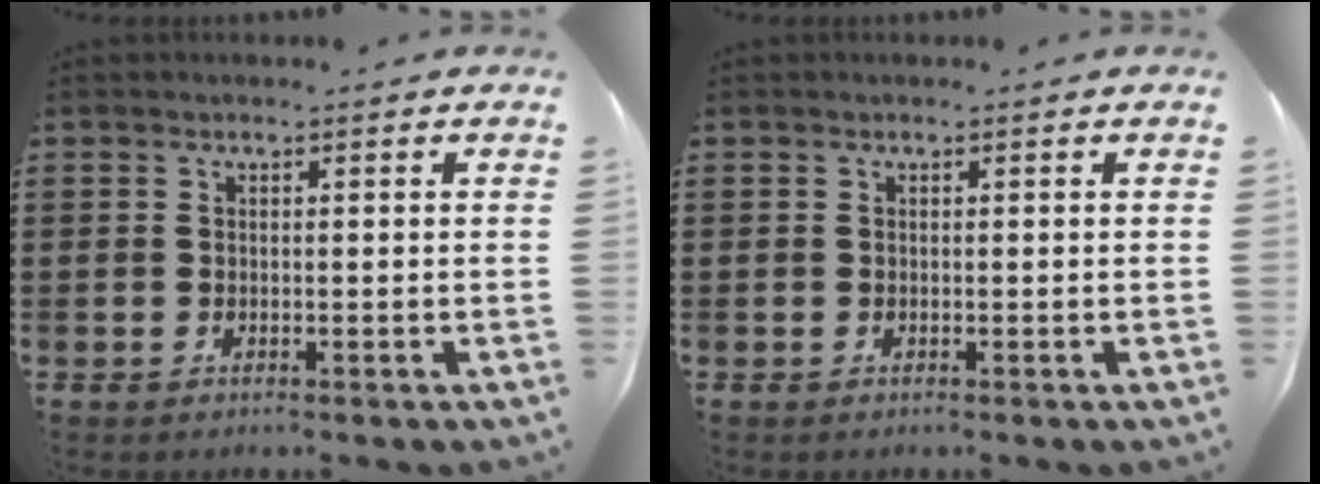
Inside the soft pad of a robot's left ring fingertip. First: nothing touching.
{"total": 0.0}